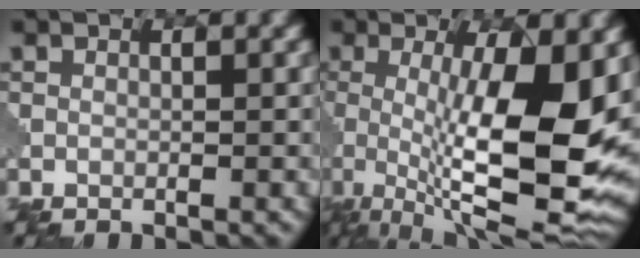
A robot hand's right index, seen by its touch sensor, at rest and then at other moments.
{"total": 13.8, "force": [-0.3, 4.0, 13.2], "torque": [-0.202, -0.017, -0.001]}